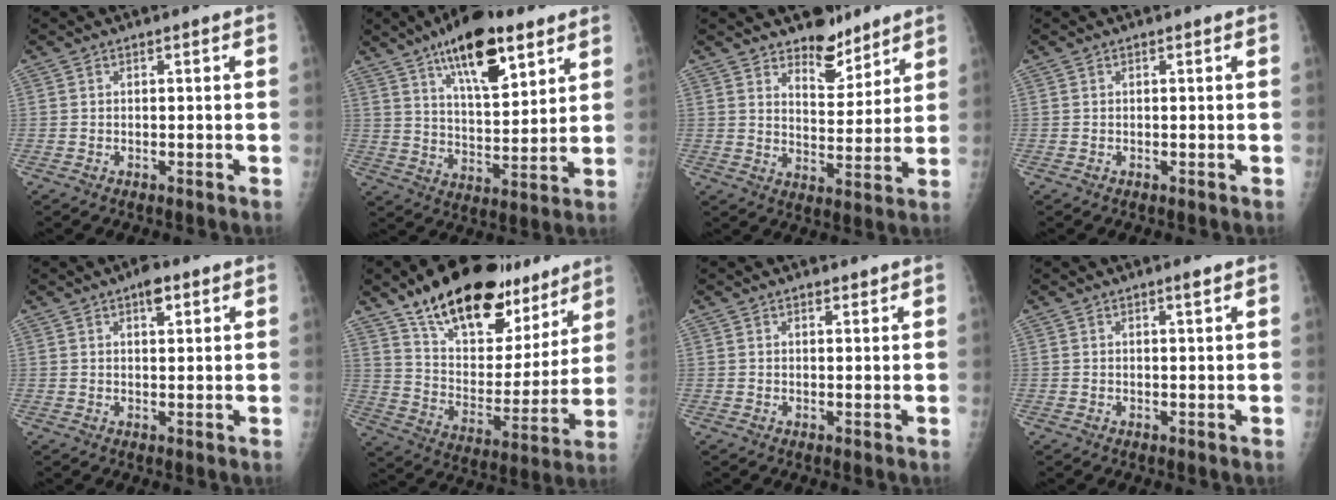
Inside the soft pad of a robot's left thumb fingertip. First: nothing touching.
{"total": 19.2, "force": [11.2, 7.2, 13.8], "torque": [-0.197, -0.052, 0.191]}
{"total": 8.3, "force": [6.6, 3.9, 3.1], "torque": [-0.018, -0.051, 0.110]}
{"total": 0.0}
{"total": 3.6, "force": [2.1, 1.6, 2.5], "torque": [-0.024, -0.008, 0.029]}
{"total": 26.6, "force": [18.8, 12.3, 14.3], "torque": [-0.181, -0.066, 0.302]}
{"total": 1.4, "force": [1.1, 0.6, 0.6], "torque": [-0.002, -0.006, 0.015]}
{"total": 1.3, "force": [0.9, 0.1, 0.9], "torque": [-0.012, -0.005, 0.015]}